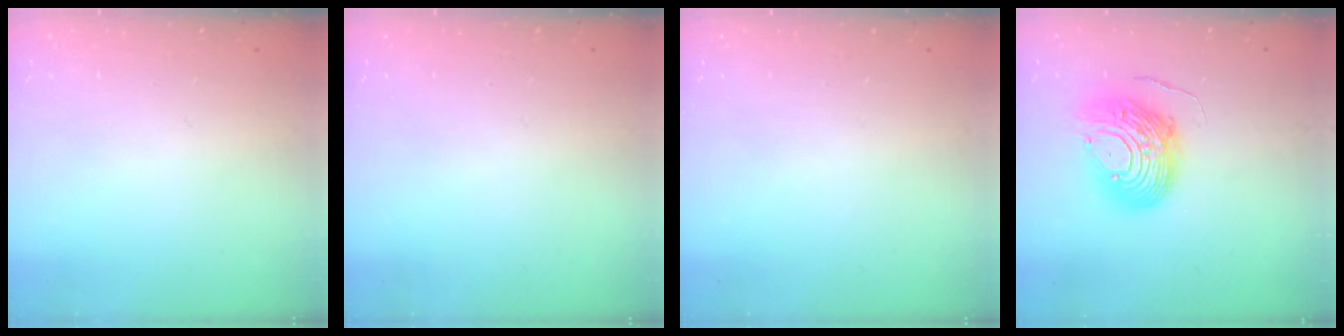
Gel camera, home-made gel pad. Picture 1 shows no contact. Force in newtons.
{"total": 0.0}
{"total": 0.0}
{"total": 14.4, "press": 14.4, "slide": 1.2}